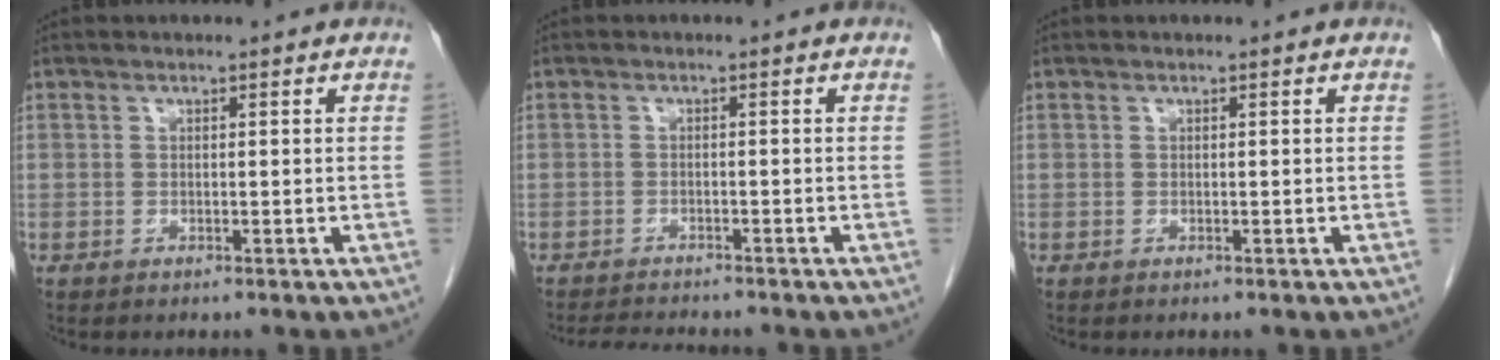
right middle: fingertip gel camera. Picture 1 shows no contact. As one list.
[{"total": 4.7, "force": [-4.5, 0.3, 1.5], "torque": [-0.022, -0.013, -0.071]}, {"total": 0.0}]